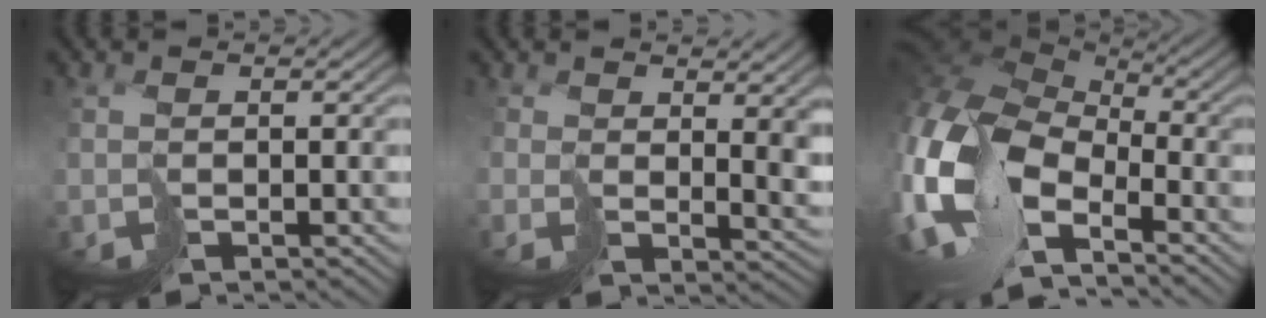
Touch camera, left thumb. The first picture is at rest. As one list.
[{"total": 4.7, "force": [3.2, 2.3, 2.6], "torque": [-0.061, -0.007, 0.070]}, {"total": 16.1, "force": [-4.5, 9.8, 11.9], "torque": [-0.307, -0.017, -0.077]}]